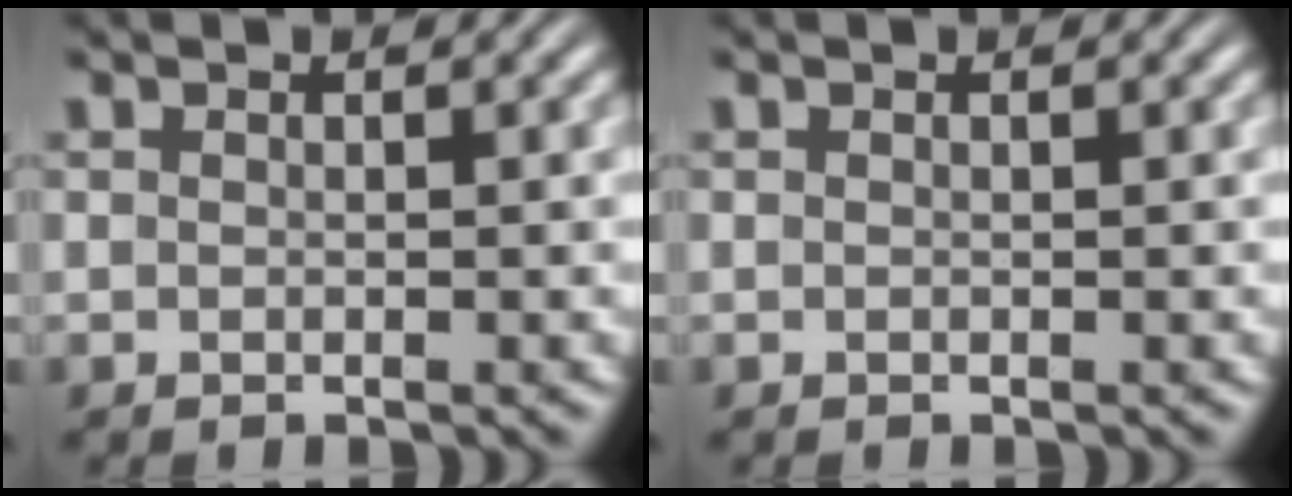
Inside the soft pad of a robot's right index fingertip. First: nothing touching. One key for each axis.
{"total": 0.0}